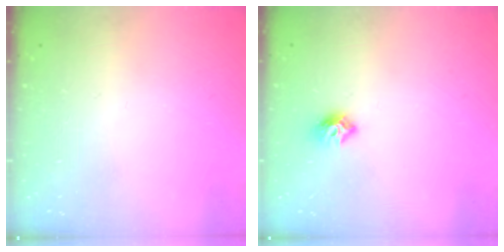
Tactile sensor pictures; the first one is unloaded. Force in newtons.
{"total": 8.2, "press": 8.2, "slide": 0.3}